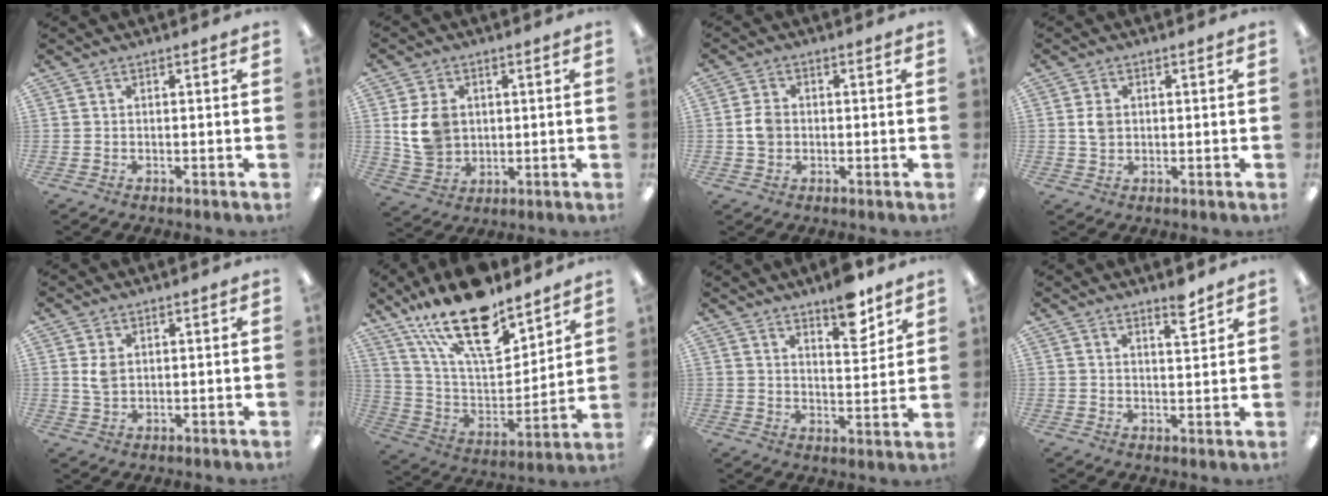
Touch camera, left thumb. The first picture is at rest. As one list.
[{"total": 8.8, "force": [2.0, 7.1, 4.9], "torque": [-0.106, 0.007, 0.038]}, {"total": 4.0, "force": [-0.2, 3.1, 2.5], "torque": [-0.037, 0.004, -0.005]}, {"total": 3.1, "force": [0.5, 2.4, 1.8], "torque": [-0.030, 0.003, 0.005]}, {"total": 3.6, "force": [1.2, 2.5, 2.4], "torque": [-0.043, 0.000, 0.019]}, {"total": 22.3, "force": [15.5, 8.8, 13.4], "torque": [-0.241, -0.096, 0.271]}, {"total": 10.6, "force": [7.8, 3.4, 6.3], "torque": [-0.077, -0.046, 0.129]}, {"total": 4.9, "force": [3.9, 1.1, 2.7], "torque": [-0.031, -0.024, 0.062]}]